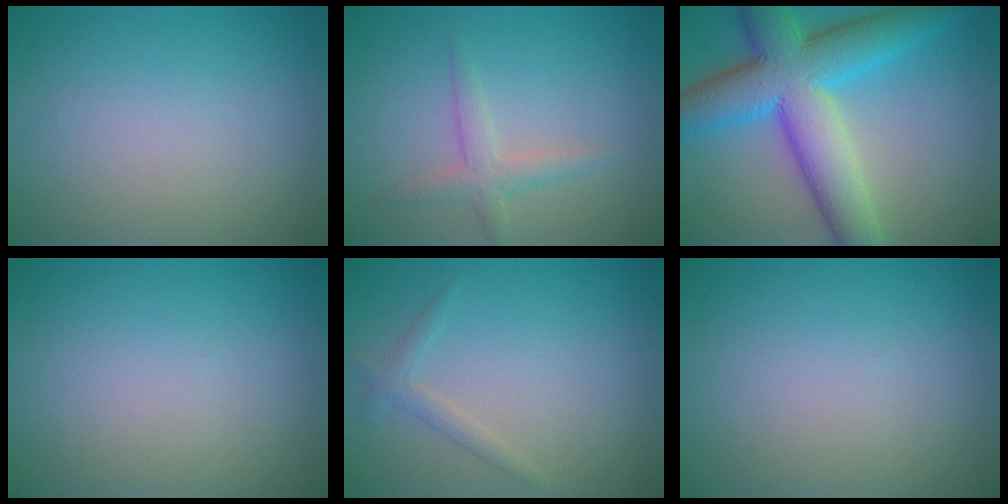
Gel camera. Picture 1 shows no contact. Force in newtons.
{"total": 2.1, "press": 2.1, "slide": 0.1}
{"total": 10.9, "press": 10.9, "slide": 0.1}
{"total": 0.0}
{"total": 1.4, "press": 1.4, "slide": 0.1}
{"total": 0.0}